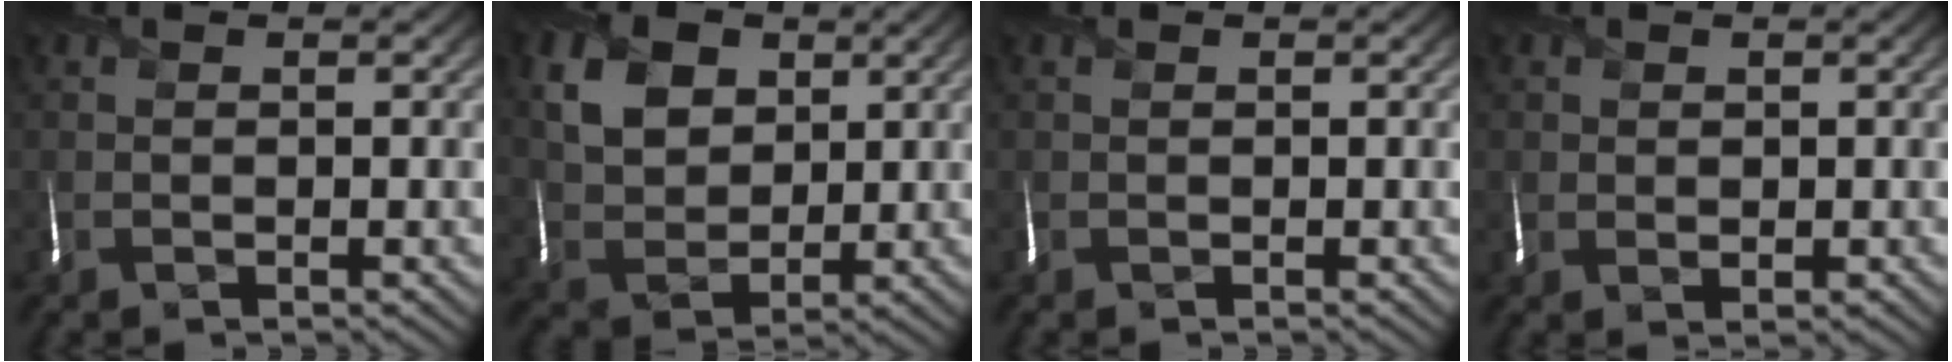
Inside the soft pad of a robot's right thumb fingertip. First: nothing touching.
{"total": 8.3, "force": [3.1, 5.8, 5.0], "torque": [-0.132, 0.006, 0.054]}
{"total": 0.0}
{"total": 1.3, "force": [0.6, 0.9, 0.6], "torque": [-0.012, -0.001, 0.013]}